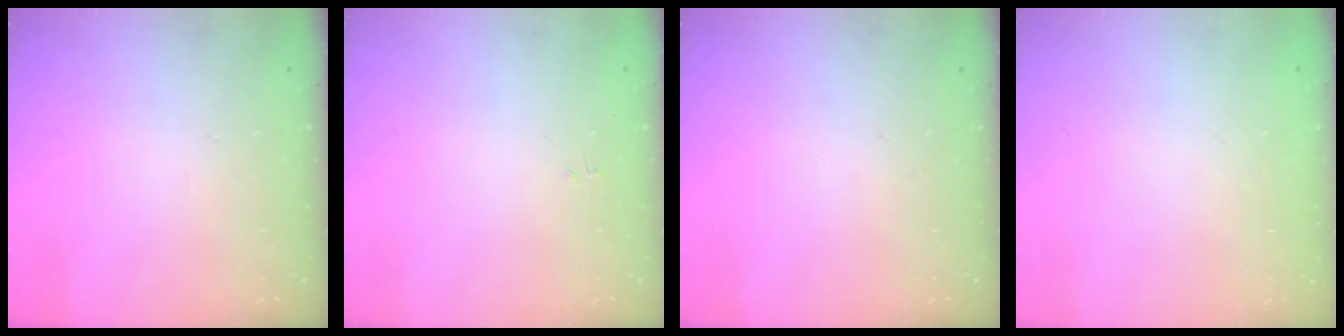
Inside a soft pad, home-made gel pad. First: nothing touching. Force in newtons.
{"total": 0.0}
{"total": 0.0}
{"total": 1.8, "press": 1.8, "slide": 0.2}